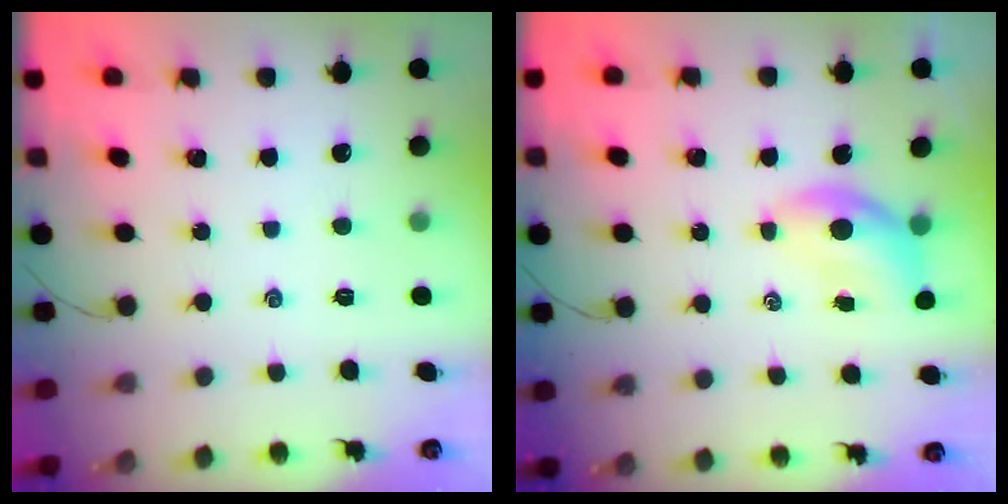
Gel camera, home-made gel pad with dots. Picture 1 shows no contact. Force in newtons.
{"total": 5.6, "press": 5.5, "slide": 0.9}